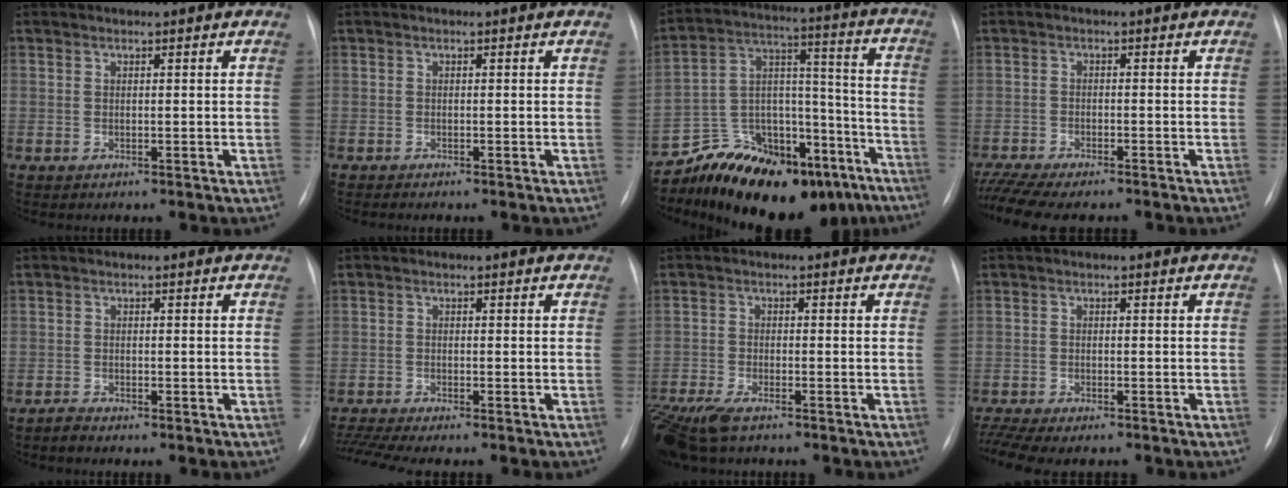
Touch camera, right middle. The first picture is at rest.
{"total": 1.0, "force": [-0.8, 0.0, 0.6], "torque": [-0.007, -0.002, -0.009]}
{"total": 22.3, "force": [-17.5, 9.4, 10.0], "torque": [-0.129, 0.061, -0.268]}
{"total": 10.1, "force": [-8.9, 1.8, 4.6], "torque": [-0.076, -0.007, -0.137]}
{"total": 0.8, "force": [-0.7, 0.1, 0.2], "torque": [-0.007, -0.001, -0.014]}
{"total": 4.9, "force": [-4.2, -0.7, 2.4], "torque": [-0.050, -0.009, -0.075]}
{"total": 9.3, "force": [-7.1, 2.5, 5.4], "torque": [-0.108, -0.021, -0.124]}
{"total": 8.1, "force": [-6.8, 2.1, 4.0], "torque": [-0.075, 0.001, -0.106]}